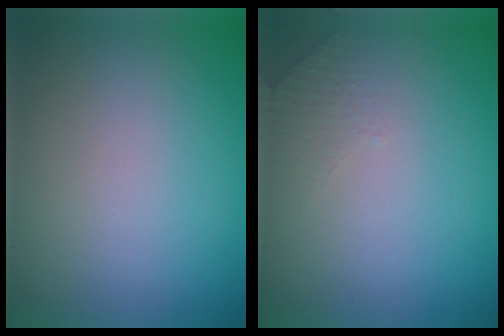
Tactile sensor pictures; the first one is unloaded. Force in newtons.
{"total": 1.3, "press": 1.2, "slide": 0.3}